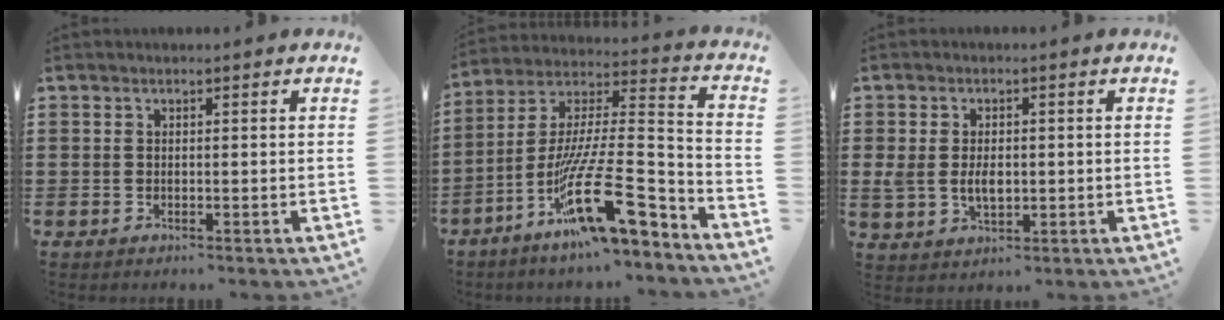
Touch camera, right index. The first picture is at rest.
{"total": 20.3, "force": [-11.9, 4.3, 15.8], "torque": [-0.280, 0.022, -0.206]}
{"total": 4.2, "force": [-0.2, 2.9, 3.1], "torque": [-0.077, 0.003, -0.008]}